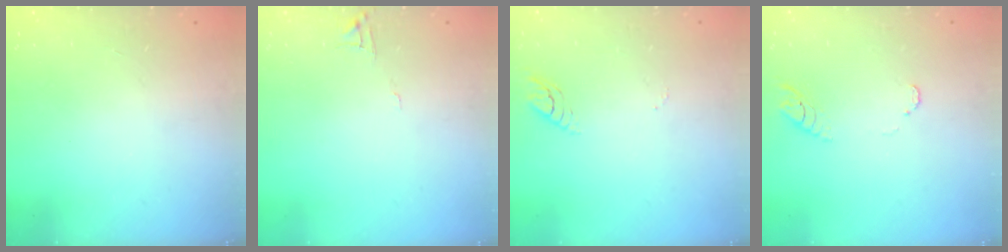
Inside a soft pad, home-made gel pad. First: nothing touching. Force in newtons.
{"total": 4.9, "press": 4.9, "slide": 0.5}
{"total": 3.8, "press": 3.8, "slide": 0.6}
{"total": 4.0, "press": 3.9, "slide": 0.3}